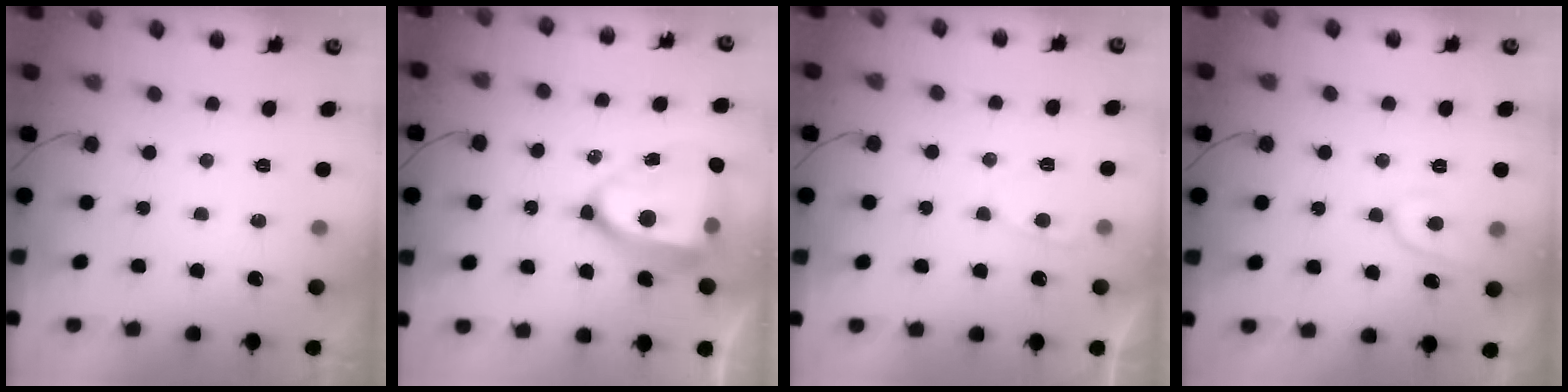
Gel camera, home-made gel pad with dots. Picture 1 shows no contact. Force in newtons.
{"total": 16.9, "press": 16.8, "slide": 1.9}
{"total": 3.1, "press": 3.1, "slide": 0.4}
{"total": 7.4, "press": 7.4, "slide": 0.6}